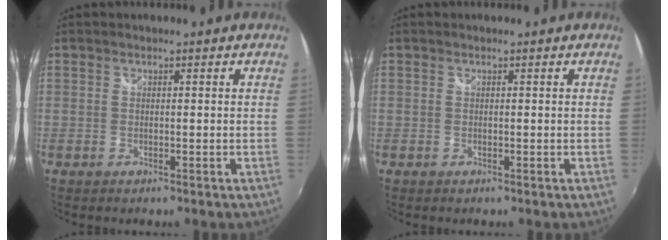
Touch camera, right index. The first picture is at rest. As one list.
[{"total": 0.0}]